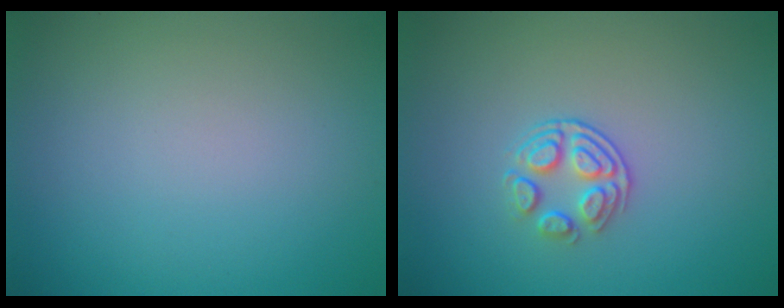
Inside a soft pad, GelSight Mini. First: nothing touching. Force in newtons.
{"total": 2.4, "press": 1.8, "slide": 1.6}